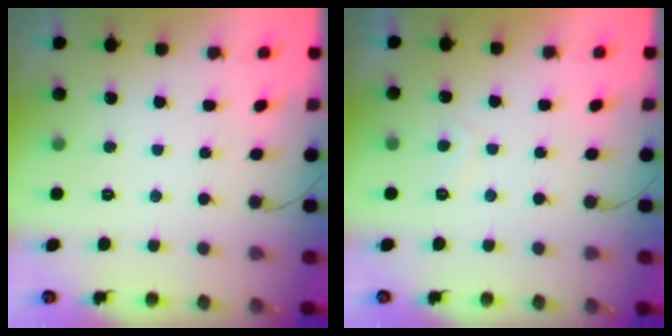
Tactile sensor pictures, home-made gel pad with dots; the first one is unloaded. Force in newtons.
{"total": 0.6, "press": 0.3, "slide": 0.5}